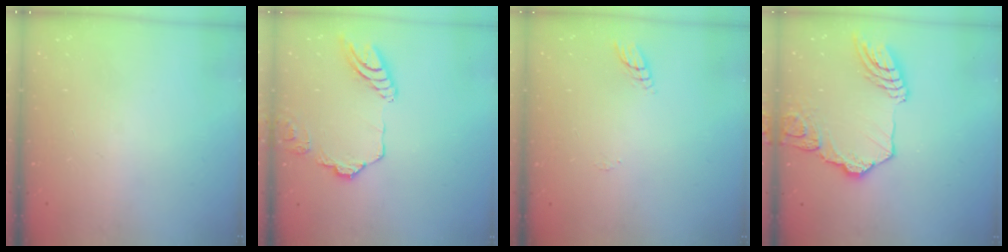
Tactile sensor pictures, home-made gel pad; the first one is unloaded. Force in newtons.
{"total": 13.8, "press": 13.7, "slide": 1.9}
{"total": 6.6, "press": 6.5, "slide": 0.8}
{"total": 17.0, "press": 16.9, "slide": 1.9}